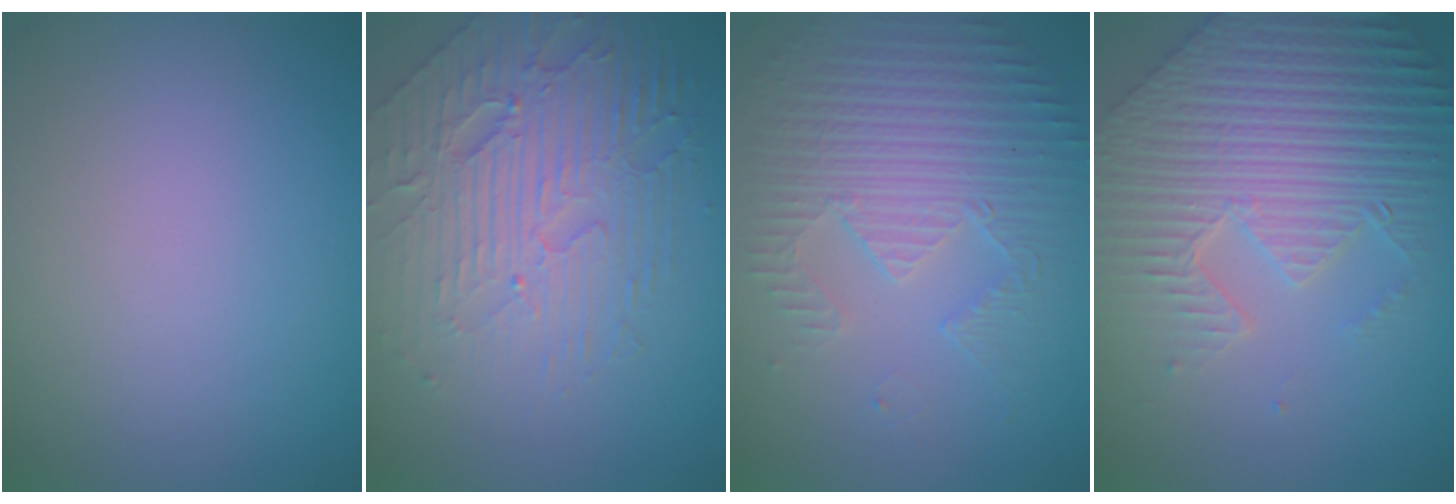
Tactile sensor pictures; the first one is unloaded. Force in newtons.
{"total": 5.9, "press": 4.5, "slide": 3.8}
{"total": 3.8, "press": 3.6, "slide": 1.3}
{"total": 8.8, "press": 6.3, "slide": 6.1}